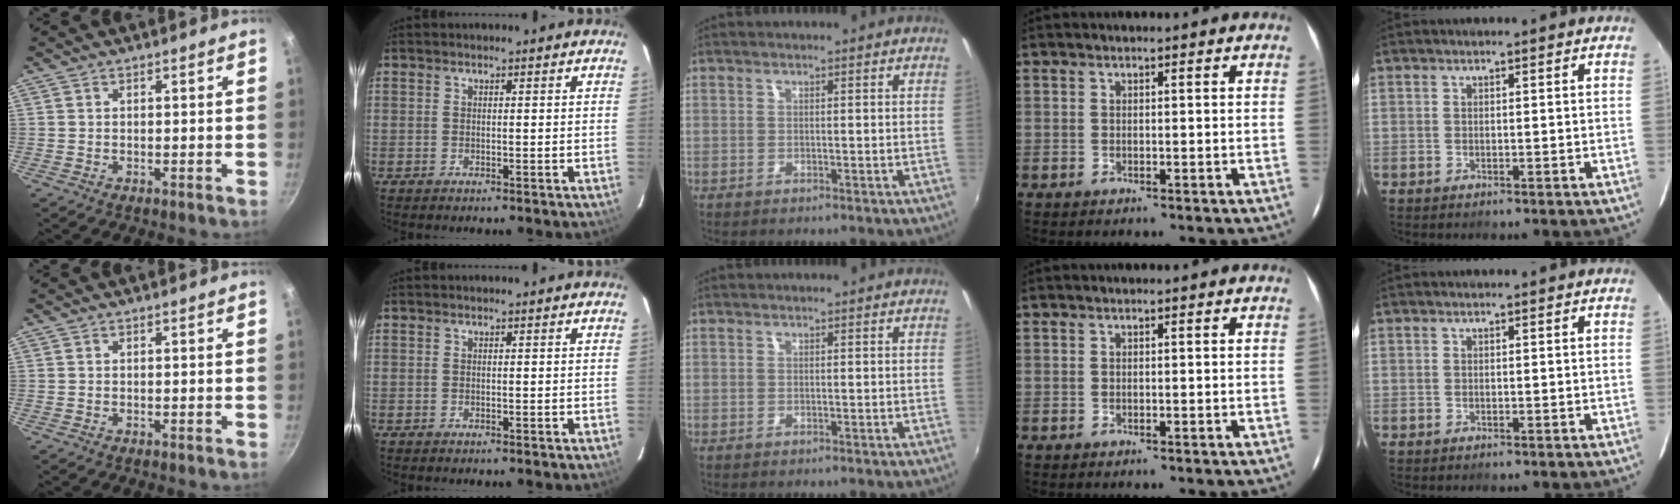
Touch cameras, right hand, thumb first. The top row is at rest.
{}